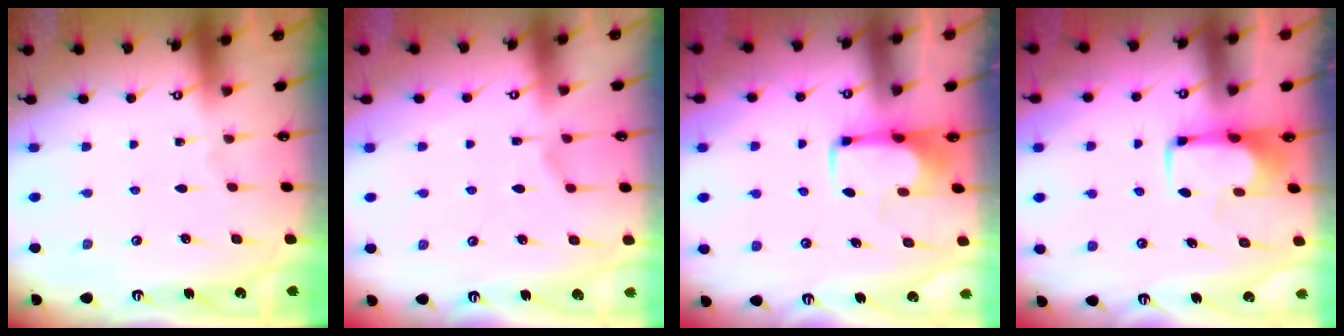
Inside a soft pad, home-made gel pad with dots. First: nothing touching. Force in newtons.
{"total": 1.8, "press": 1.3, "slide": 1.3}
{"total": 2.0, "press": 2.0, "slide": 0.4}
{"total": 1.9, "press": 1.9, "slide": 0.4}